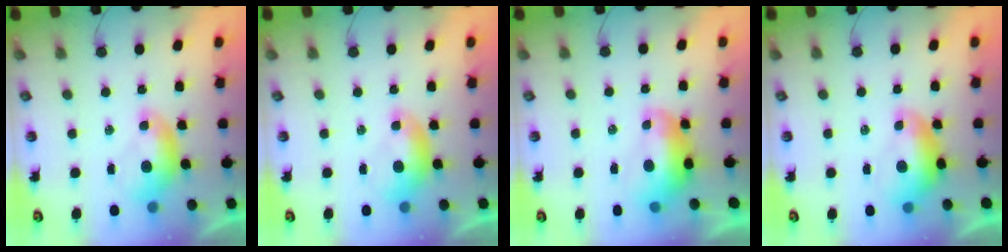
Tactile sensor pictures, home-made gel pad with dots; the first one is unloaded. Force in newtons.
{"total": 0.0}
{"total": 2.7, "press": 2.5, "slide": 1.1}
{"total": 1.2, "press": 1.1, "slide": 0.4}